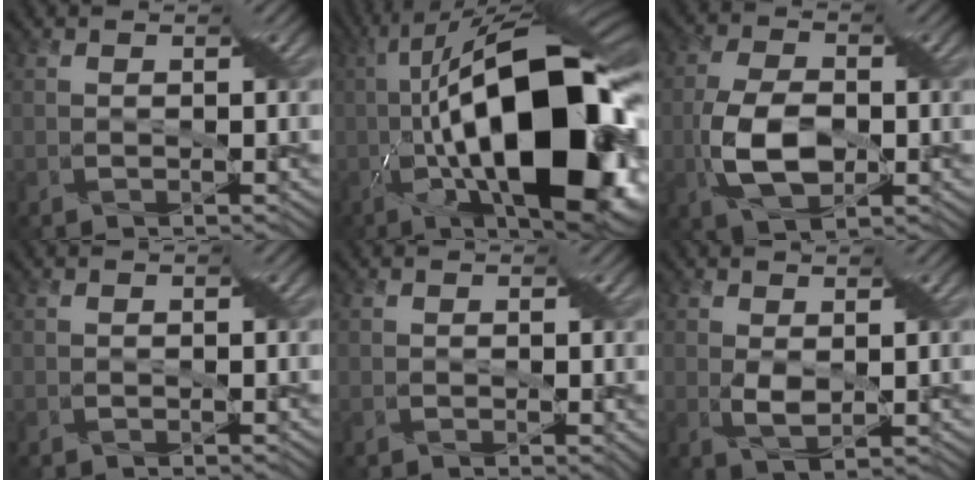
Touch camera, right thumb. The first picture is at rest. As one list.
[{"total": 21.8, "force": [-3.3, 8.0, 20.0], "torque": [-0.334, 0.019, -0.059]}, {"total": 7.9, "force": [-1.6, 4.4, 6.4], "torque": [-0.150, 0.000, -0.032]}, {"total": 0.0}, {"total": 1.1, "force": [0.0, 0.6, 0.9], "torque": [-0.013, -0.004, 0.003]}, {"total": 2.6, "force": [0.4, 1.3, 2.2], "torque": [-0.054, -0.004, 0.013]}]